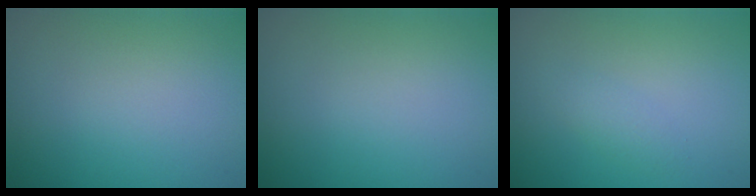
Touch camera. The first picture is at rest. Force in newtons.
{"total": 0.0}
{"total": 1.2, "press": 1.2, "slide": 0.1}